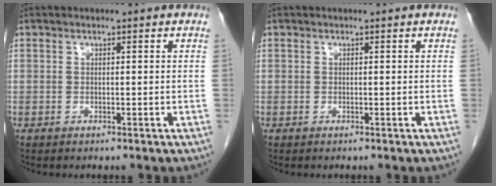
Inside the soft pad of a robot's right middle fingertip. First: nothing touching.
{"total": 0.0}